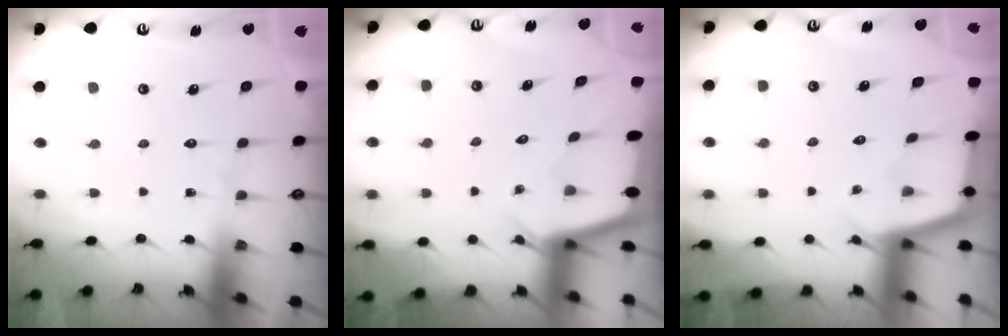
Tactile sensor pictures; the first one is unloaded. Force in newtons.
{"total": 2.4, "press": 2.4, "slide": 0.1}
{"total": 2.1, "press": 2.1, "slide": 0.2}